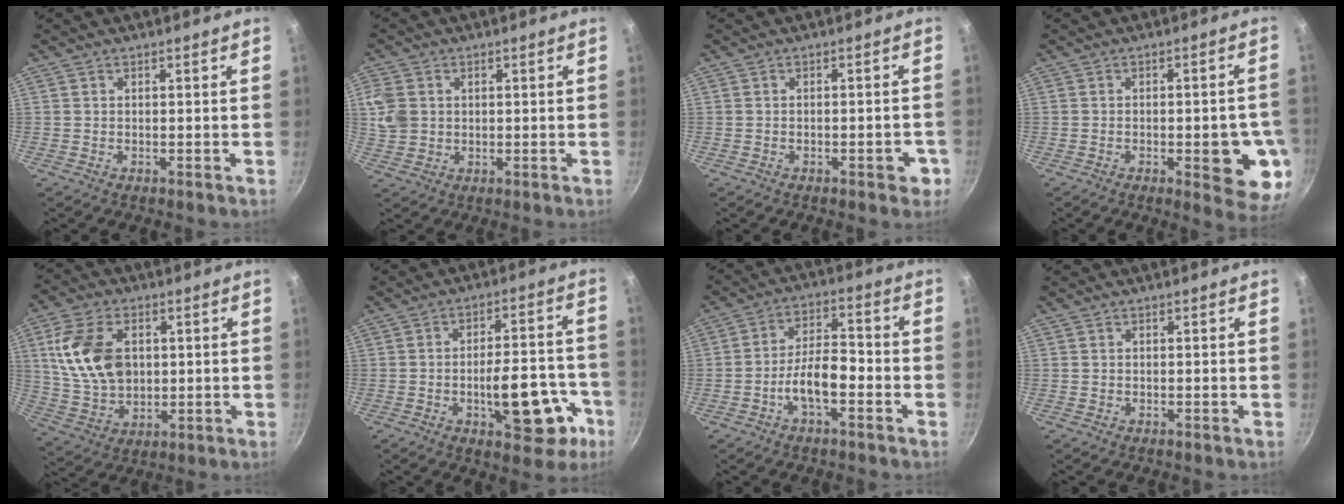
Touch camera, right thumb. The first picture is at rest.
{"total": 6.8, "force": [1.3, 5.6, 3.6], "torque": [-0.061, -0.005, 0.025]}
{"total": 3.7, "force": [-1.7, 1.6, 2.9], "torque": [-0.022, 0.012, -0.021]}
{"total": 11.2, "force": [-2.6, 4.0, 10.1], "torque": [-0.094, 0.006, -0.030]}
{"total": 15.0, "force": [2.9, 10.2, 10.6], "torque": [-0.183, -0.006, 0.063]}
{"total": 15.0, "force": [-5.6, 6.7, 12.2], "torque": [-0.120, 0.040, -0.071]}
{"total": 8.3, "force": [-3.3, 3.6, 6.7], "torque": [-0.107, 0.041, -0.062]}
{"total": 0.0}